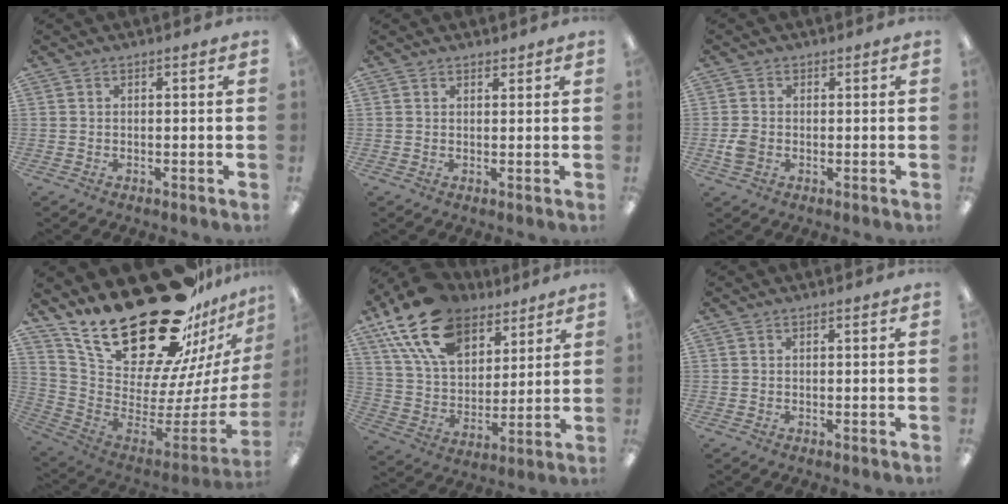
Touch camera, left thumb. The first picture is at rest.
{"total": 1.2, "force": [1.1, 0.5, 0.1], "torque": [0.007, -0.004, 0.020]}
{"total": 3.2, "force": [-0.7, 2.6, 1.6], "torque": [-0.018, 0.005, -0.013]}
{"total": 32.7, "force": [22.9, 13.7, 18.8], "torque": [-0.289, -0.177, 0.438]}
{"total": 19.0, "force": [12.6, 10.6, 9.5], "torque": [-0.192, -0.048, 0.234]}
{"total": 0.0}